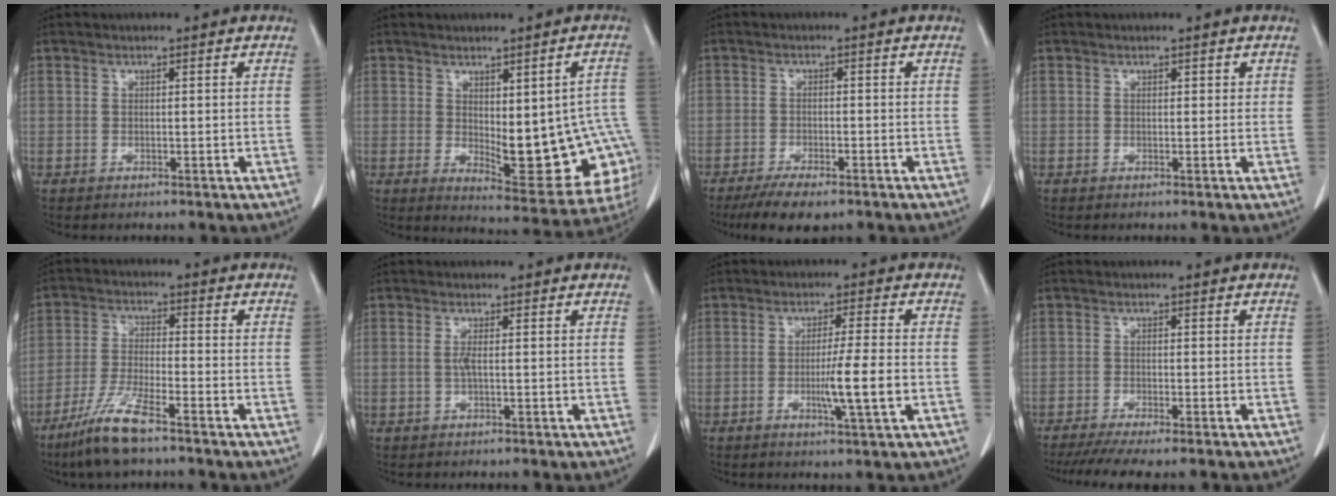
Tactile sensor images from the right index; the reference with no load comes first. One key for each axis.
{"total": 15.7, "fx": -1.6, "fy": 5.9, "fz": 14.5, "tx": -0.126, "ty": 0.006, "tz": 0.000}
{"total": 6.0, "fx": -4.4, "fy": 1.7, "fz": 3.6, "tx": -0.061, "ty": -0.010, "tz": -0.073}
{"total": 0.8, "fx": 0.4, "fy": 0.6, "fz": 0.3, "tx": 0.006, "ty": 0.002, "tz": 0.002}
{"total": 8.6, "fx": -6.1, "fy": 0.8, "fz": 6.0, "tx": -0.134, "ty": -0.022, "tz": -0.120}
{"total": 1.5, "fx": -0.1, "fy": 0.0, "fz": 1.5, "tx": -0.036, "ty": -0.001, "tz": -0.003}
{"total": 6.7, "fx": -1.6, "fy": -0.7, "fz": 6.5, "tx": -0.106, "ty": -0.013, "tz": -0.027}
{"total": 8.7, "fx": -7.4, "fy": 0.6, "fz": 4.6, "tx": -0.059, "ty": -0.014, "tz": -0.114}